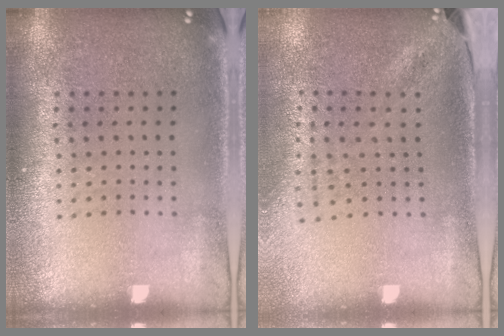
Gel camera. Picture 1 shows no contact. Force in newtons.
{"total": 1.8, "press": 1.4, "slide": 1.2}